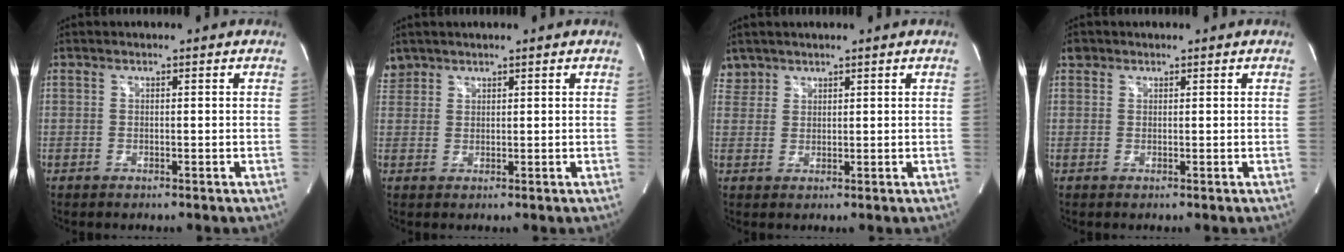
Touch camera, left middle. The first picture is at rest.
{"total": 2.5, "force": [2.2, 1.3, -0.2], "torque": [0.005, 0.013, 0.044]}
{"total": 2.5, "force": [2.1, 1.3, -0.4], "torque": [0.012, 0.011, 0.041]}
{"total": 1.0, "force": [0.7, 0.8, 0.1], "torque": [0.003, 0.010, 0.009]}